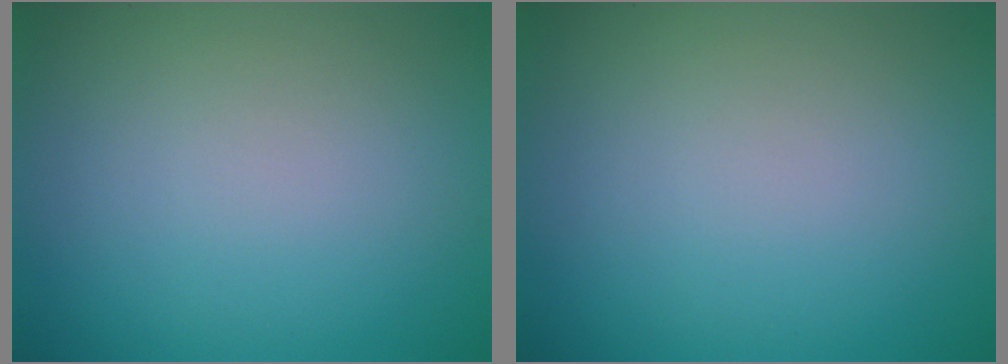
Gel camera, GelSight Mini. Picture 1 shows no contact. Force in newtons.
{"total": 0.0}